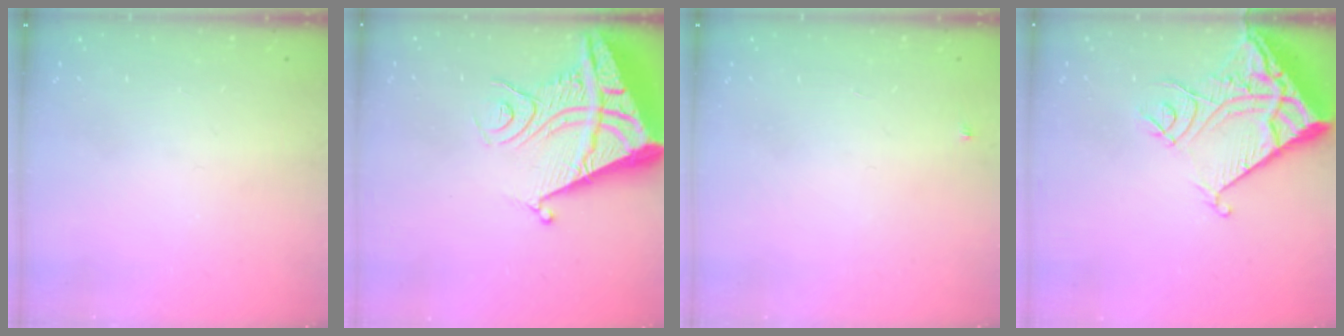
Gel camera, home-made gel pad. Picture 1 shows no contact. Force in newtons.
{"total": 13.1, "press": 13.0, "slide": 1.6}
{"total": 2.7, "press": 2.7, "slide": 0.4}
{"total": 12.8, "press": 12.7, "slide": 1.7}